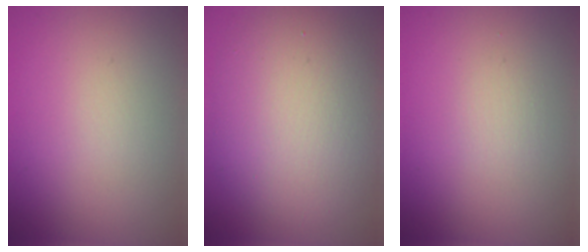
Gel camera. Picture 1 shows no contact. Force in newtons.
{"total": 8.6, "press": 8.6, "slide": 0.5}
{"total": 0.7, "press": 0.7, "slide": 0.1}